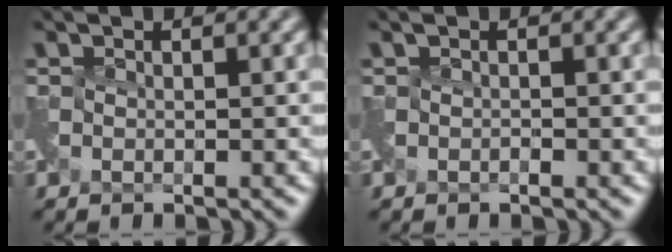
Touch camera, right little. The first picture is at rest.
{"total": 0.0}